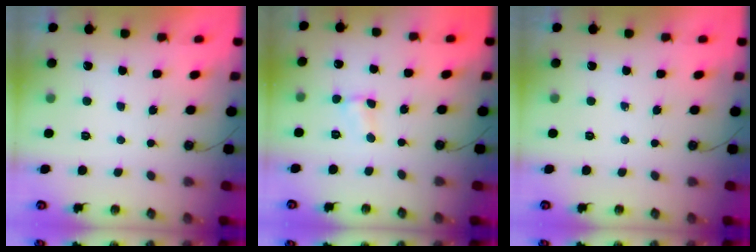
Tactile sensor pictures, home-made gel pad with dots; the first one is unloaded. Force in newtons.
{"total": 1.8, "press": 1.8, "slide": 0.2}
{"total": 0.0}